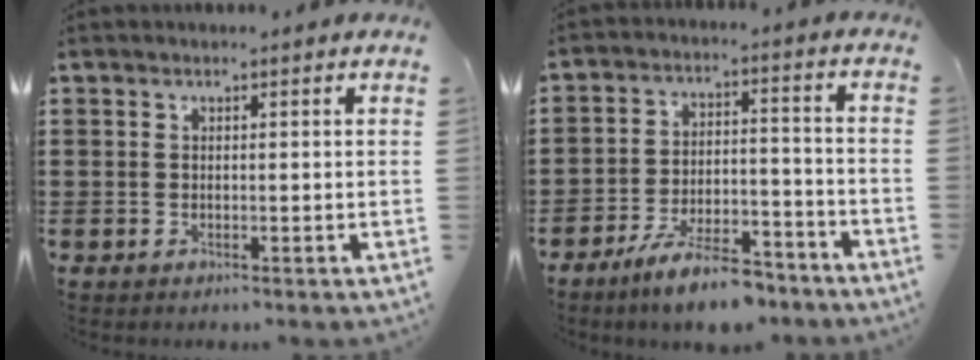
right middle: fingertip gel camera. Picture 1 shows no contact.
{"total": 9.3, "force": [-8.1, 1.8, 4.1], "torque": [-0.072, 0.022, -0.151]}